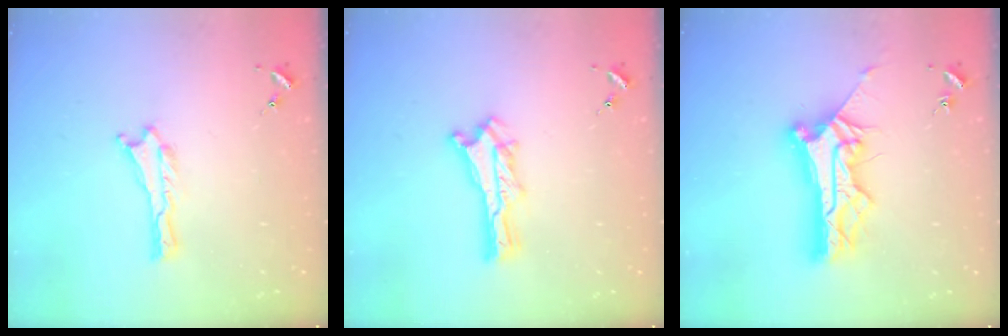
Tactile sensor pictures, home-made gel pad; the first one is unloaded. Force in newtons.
{"total": 1.4, "press": 1.4, "slide": 0.2}
{"total": 10.4, "press": 10.3, "slide": 1.1}